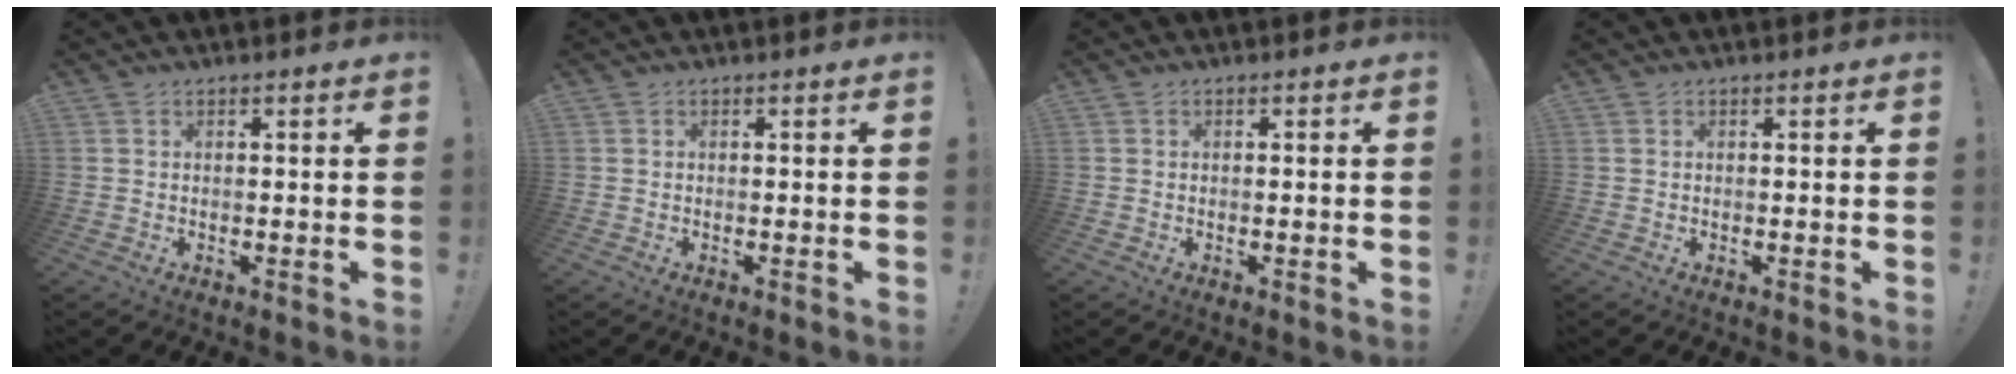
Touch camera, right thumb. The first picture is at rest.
{"total": 0.0}
{"total": 0.5, "force": [-0.1, 0.0, 0.5], "torque": [-0.012, 0.000, -0.002]}
{"total": 0.0}